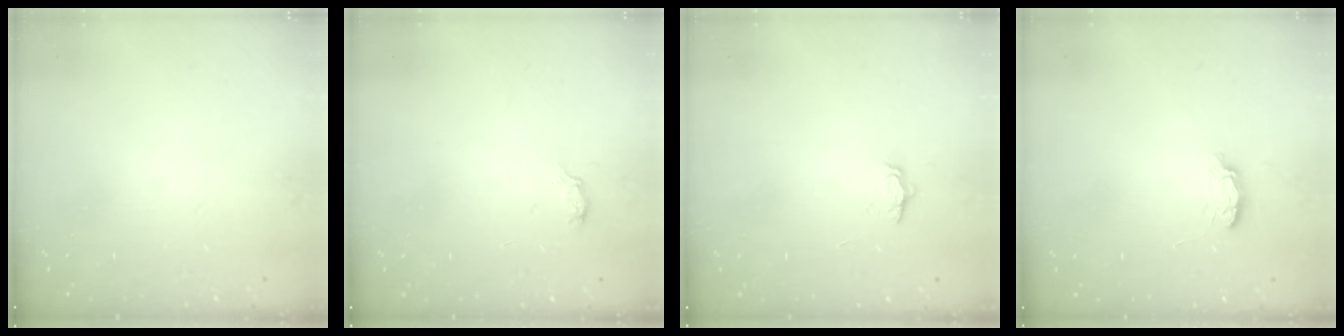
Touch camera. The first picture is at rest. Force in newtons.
{"total": 2.8, "press": 2.8, "slide": 0.3}
{"total": 3.3, "press": 3.2, "slide": 0.5}
{"total": 4.6, "press": 4.6, "slide": 0.5}